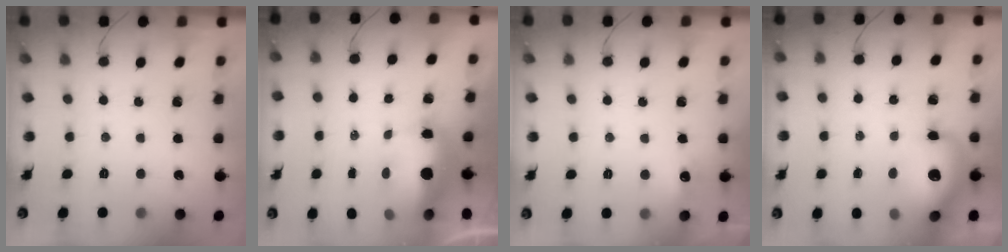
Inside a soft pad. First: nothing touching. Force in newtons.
{"total": 10.7, "press": 10.5, "slide": 2.3}
{"total": 5.3, "press": 5.1, "slide": 1.2}
{"total": 13.9, "press": 13.5, "slide": 3.5}